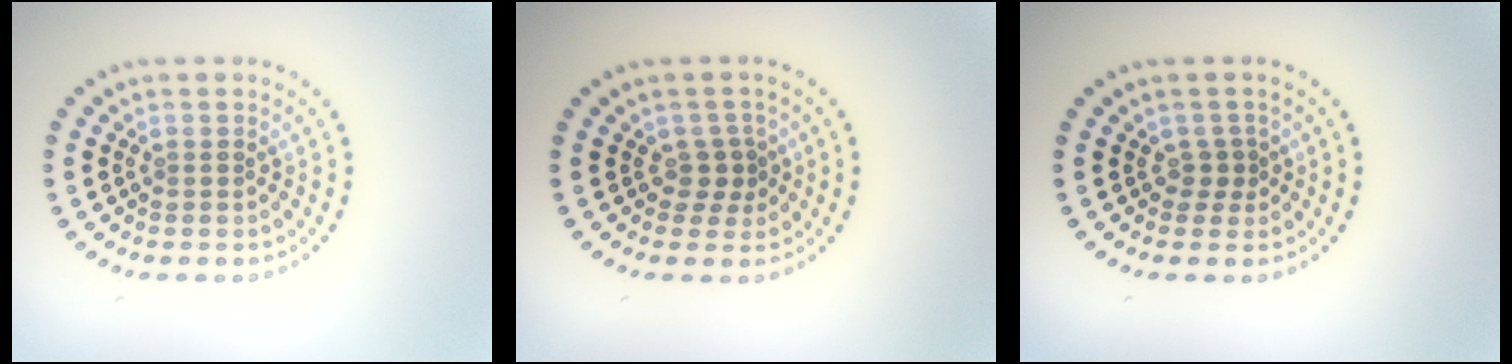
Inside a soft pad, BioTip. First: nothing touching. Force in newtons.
{"total": 1.5, "press": 1.2, "slide": 0.9}
{"total": 1.3, "press": 0.9, "slide": 0.9}